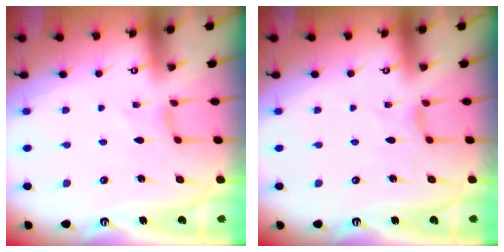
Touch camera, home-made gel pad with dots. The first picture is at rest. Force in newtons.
{"total": 2.5, "press": 2.4, "slide": 0.4}